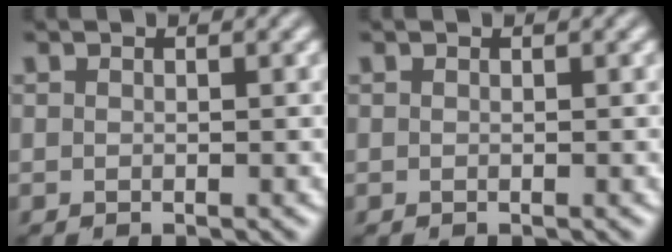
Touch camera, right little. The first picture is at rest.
{"total": 0.0}